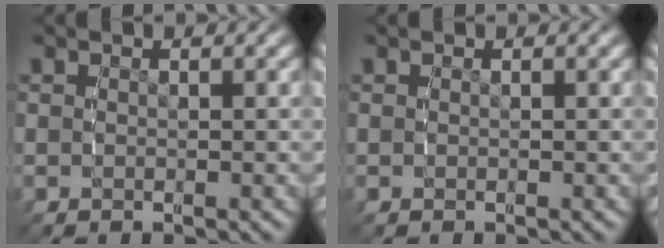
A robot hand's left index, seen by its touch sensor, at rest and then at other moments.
{"total": 0.0}